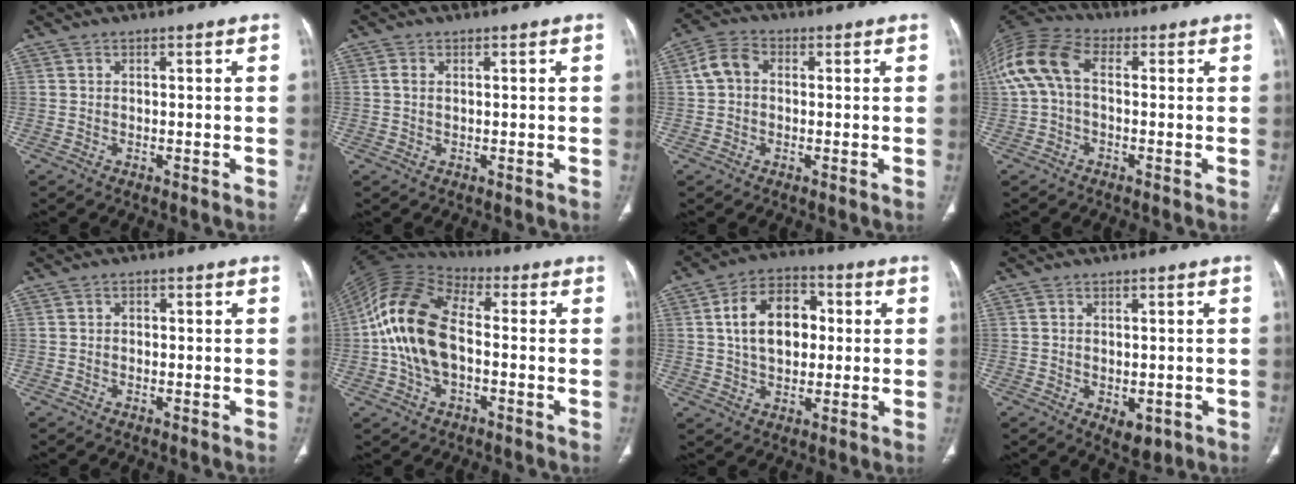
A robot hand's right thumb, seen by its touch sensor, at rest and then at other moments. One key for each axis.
{"total": 1.5, "fx": 0.3, "fy": 0.9, "fz": 1.2, "tx": -0.026, "ty": 0.002, "tz": 0.005}
{"total": 5.4, "fx": 0.4, "fy": 4.1, "fz": 3.4, "tx": -0.064, "ty": 0.019, "tz": 0.001}
{"total": 12.3, "fx": 1.0, "fy": 7.6, "fz": 9.5, "tx": -0.205, "ty": 0.036, "tz": 0.009}
{"total": 1.0, "fx": 0.0, "fy": 0.9, "fz": 0.6, "tx": -0.003, "ty": 0.004, "tz": -0.004}
{"total": 16.8, "fx": -1.0, "fy": 9.9, "fz": 13.5, "tx": -0.268, "ty": 0.030, "tz": -0.025}
{"total": 12.8, "fx": 1.8, "fy": 8.6, "fz": 9.3, "tx": -0.130, "ty": 0.015, "tz": 0.024}
{"total": 4.5, "fx": -1.2, "fy": 2.8, "fz": 3.3, "tx": -0.037, "ty": -0.001, "tz": -0.002}